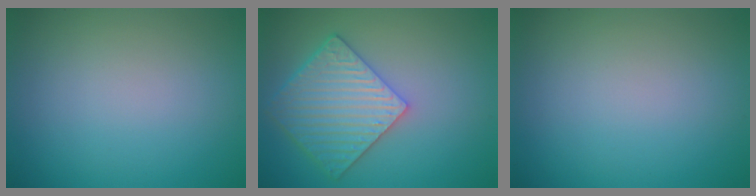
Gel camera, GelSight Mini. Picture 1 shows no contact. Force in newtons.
{"total": 5.9, "press": 5.0, "slide": 3.1}
{"total": 0.0}